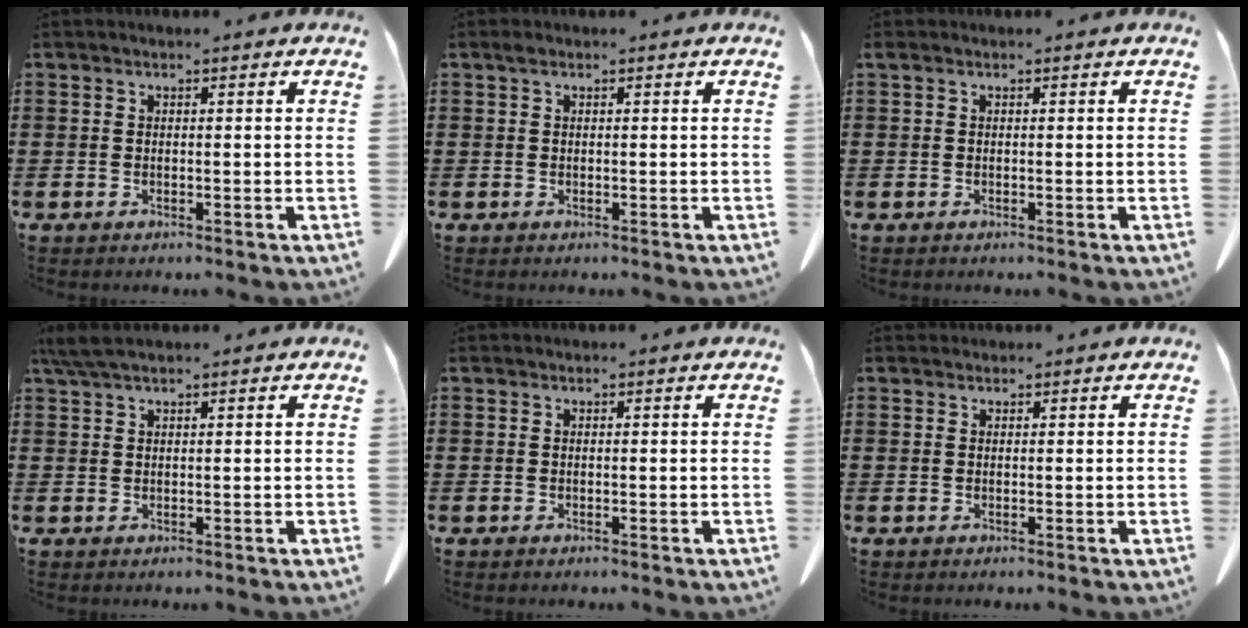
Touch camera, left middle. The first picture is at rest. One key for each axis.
{"total": 0.6, "fx": 0.3, "fy": 0.3, "fz": 0.4, "tx": -0.010, "ty": 0.001, "tz": 0.007}
{"total": 0.0}
{"total": 3.5, "fx": 2.5, "fy": 0.6, "fz": 2.4, "tx": -0.053, "ty": 0.000, "tz": 0.048}
{"total": 0.0}
{"total": 0.7, "fx": 0.7, "fy": 0.2, "fz": 0.0, "tx": -0.002, "ty": -0.001, "tz": 0.016}